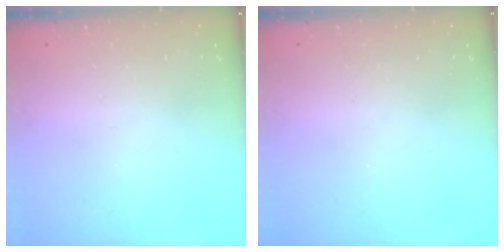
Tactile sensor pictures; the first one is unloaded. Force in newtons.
{"total": 0.0}